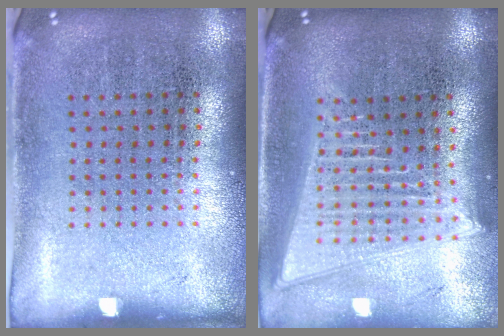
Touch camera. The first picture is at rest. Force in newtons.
{"total": 2.0, "press": 1.8, "slide": 0.9}